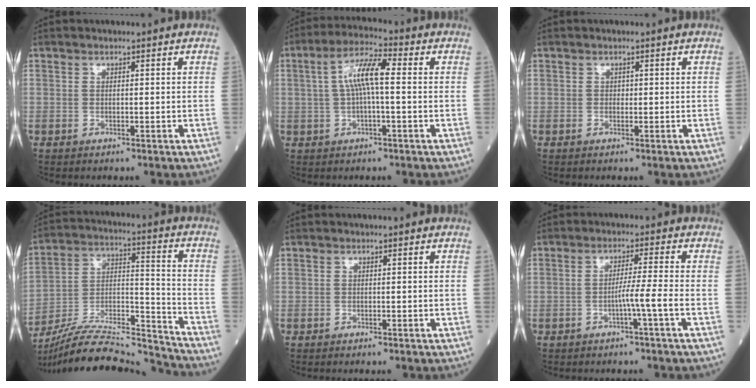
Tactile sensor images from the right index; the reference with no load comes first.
{"total": 7.3, "force": [0.7, 1.4, 7.1], "torque": [-0.143, 0.023, 0.010]}
{"total": 0.5, "force": [0.0, 0.4, 0.3], "torque": [-0.002, 0.002, -0.001]}
{"total": 22.5, "force": [-21.5, 1.0, 6.6], "torque": [-0.137, 0.008, -0.351]}
{"total": 0.9, "force": [-0.8, 0.0, 0.4], "torque": [-0.007, -0.001, -0.009]}
{"total": 3.6, "force": [-1.6, -1.3, 3.0], "torque": [-0.050, 0.002, -0.030]}